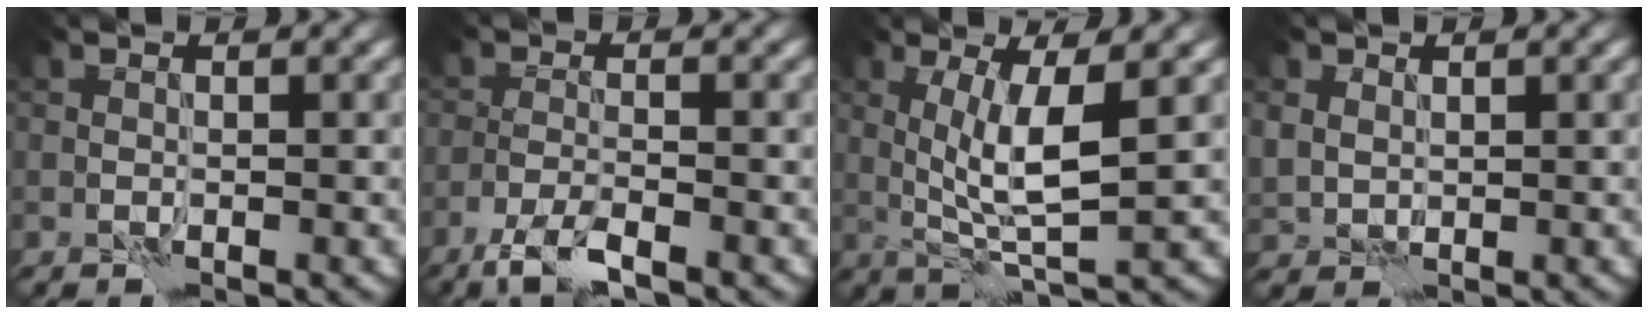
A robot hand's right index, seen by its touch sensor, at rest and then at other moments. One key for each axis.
{"total": 3.3, "fx": -2.4, "fy": 0.6, "fz": 2.1, "tx": -0.046, "ty": -0.004, "tz": -0.053}
{"total": 5.2, "fx": 1.0, "fy": 1.0, "fz": 5.0, "tx": -0.102, "ty": -0.006, "tz": 0.022}
{"total": 1.8, "fx": 1.1, "fy": 1.4, "fz": 0.4, "tx": -0.011, "ty": -0.004, "tz": 0.023}